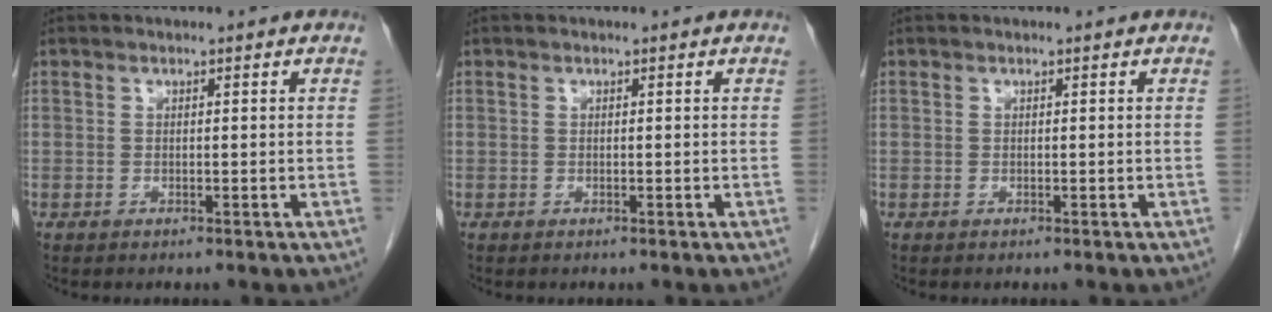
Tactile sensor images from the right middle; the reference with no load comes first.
{"total": 0.0}
{"total": 0.0}